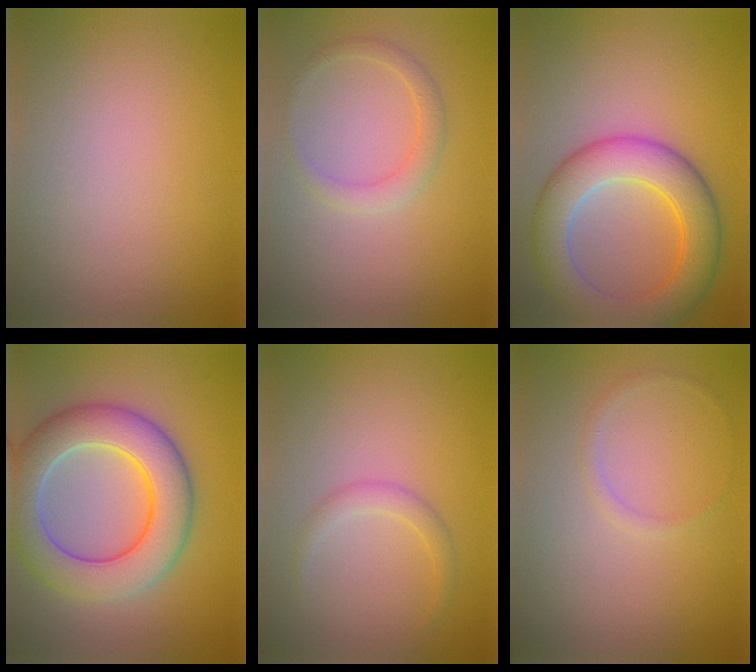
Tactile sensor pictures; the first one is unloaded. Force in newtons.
{"total": 1.8, "press": 1.8, "slide": 0.0}
{"total": 7.6, "press": 7.6, "slide": 0.2}
{"total": 8.7, "press": 8.6, "slide": 0.4}
{"total": 1.4, "press": 1.4, "slide": 0.0}
{"total": 0.8, "press": 0.8, "slide": 0.1}